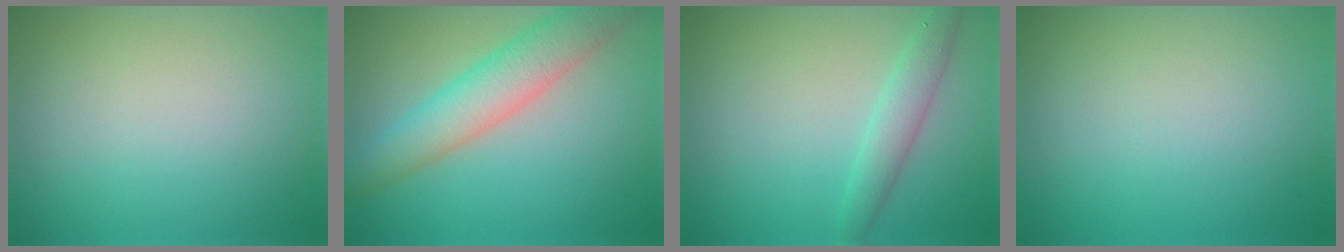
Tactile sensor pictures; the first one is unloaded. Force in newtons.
{"total": 5.4, "press": 5.4, "slide": 0.2}
{"total": 2.3, "press": 2.3, "slide": 0.0}
{"total": 0.0}